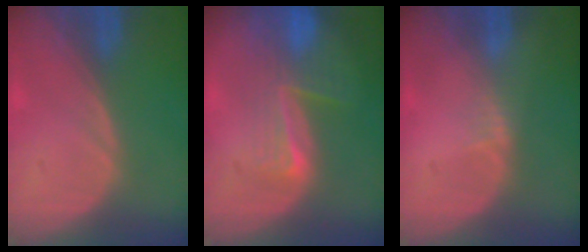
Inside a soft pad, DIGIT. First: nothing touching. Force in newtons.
{"total": 8.2, "press": 7.1, "slide": 4.1}
{"total": 1.3, "press": 1.1, "slide": 0.8}